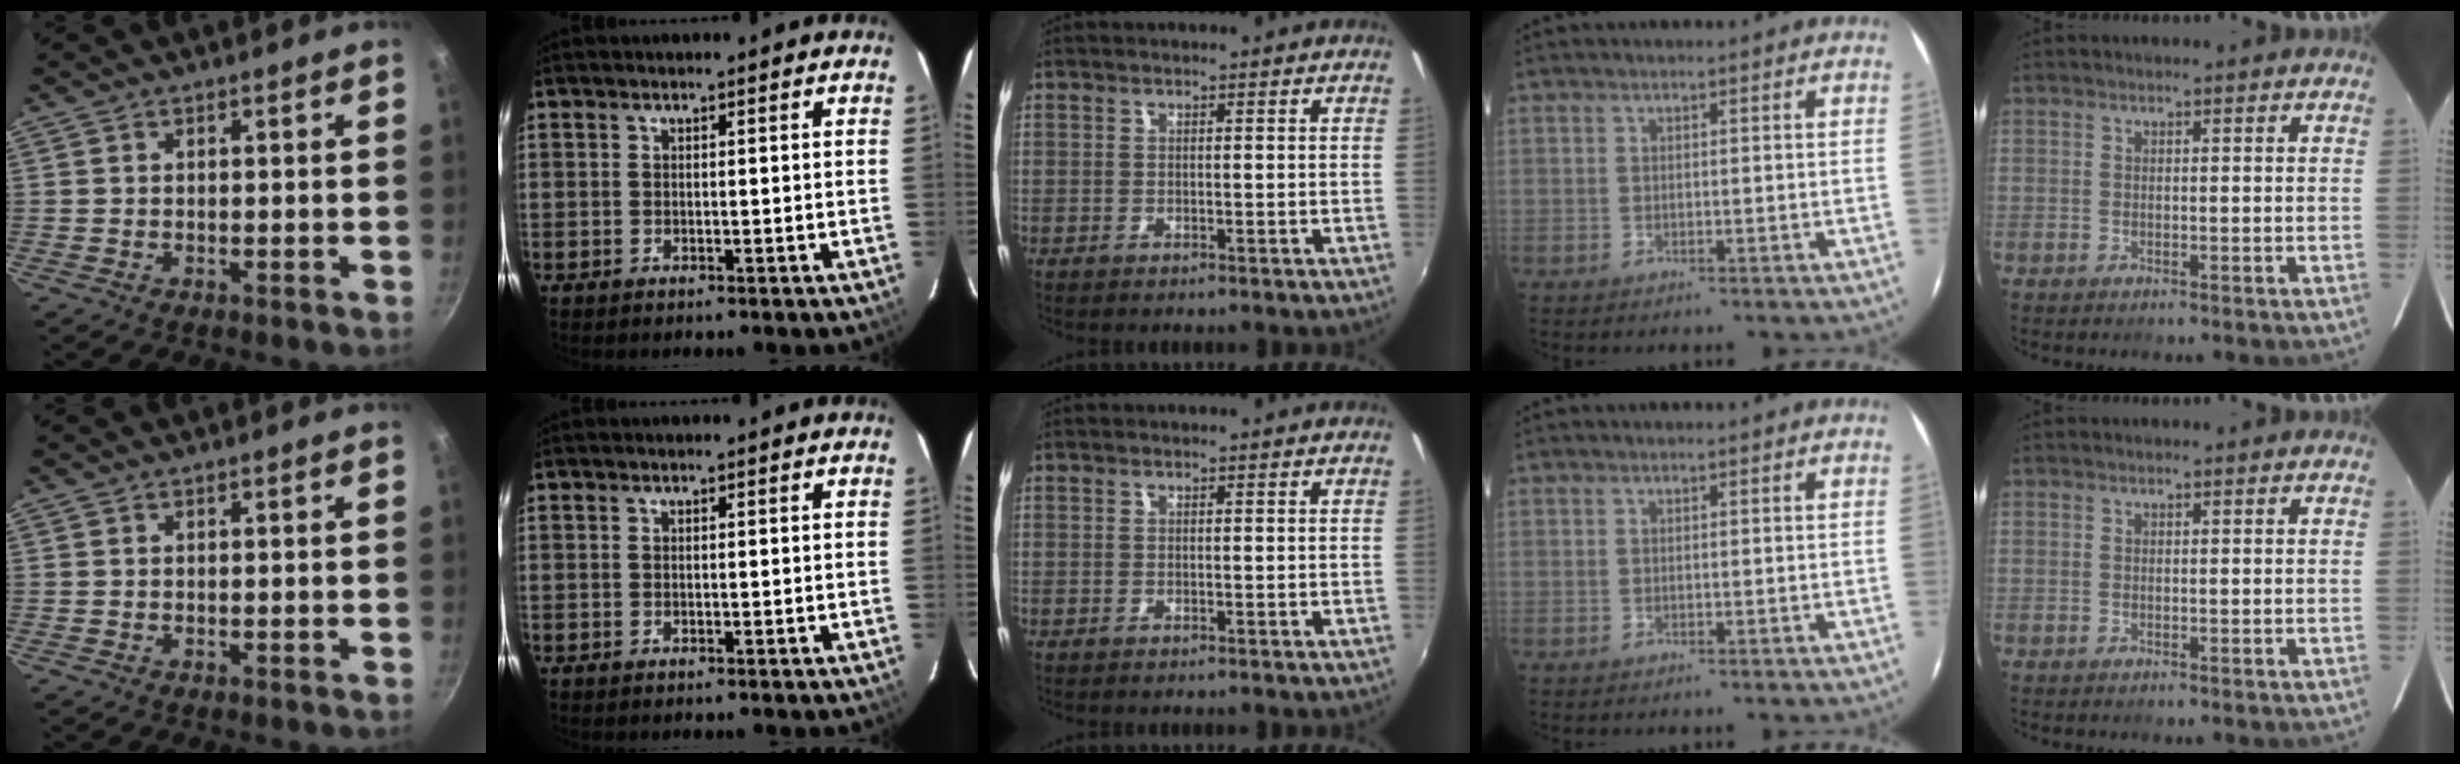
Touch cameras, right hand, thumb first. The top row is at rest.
{}